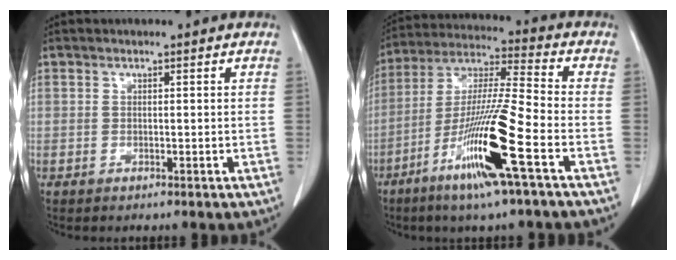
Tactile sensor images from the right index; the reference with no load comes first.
{"total": 15.6, "force": [-7.0, -0.5, 14.0], "torque": [-0.281, -0.020, -0.134]}